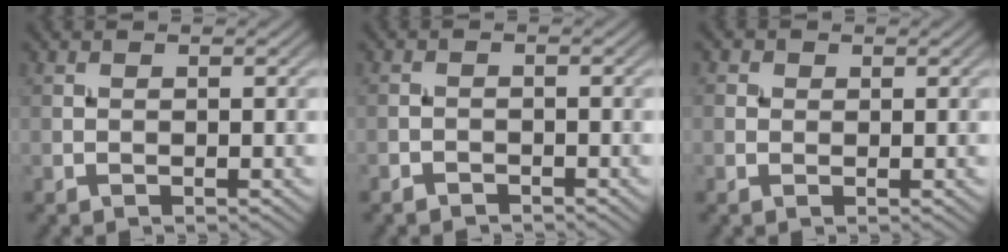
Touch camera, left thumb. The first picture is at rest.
{"total": 1.3, "force": [-1.2, 0.6, 0.2], "torque": [-0.002, -0.002, -0.026]}
{"total": 1.4, "force": [0.4, 1.3, 0.4], "torque": [-0.006, -0.001, 0.000]}